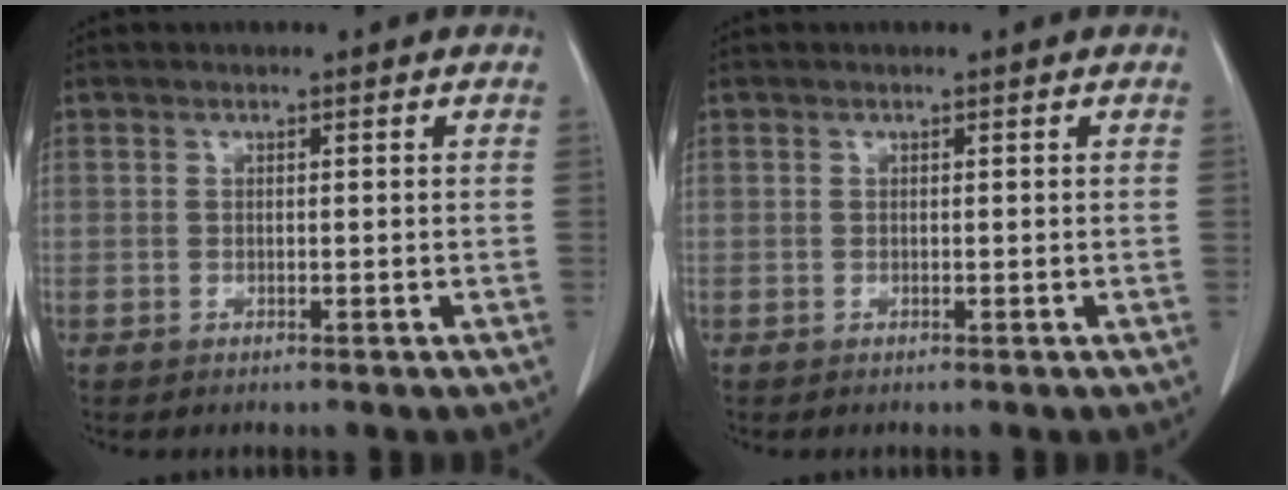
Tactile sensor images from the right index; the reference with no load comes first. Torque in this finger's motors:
{"motor_torque": [0.00, 0.00, 0.01, 0.00]}